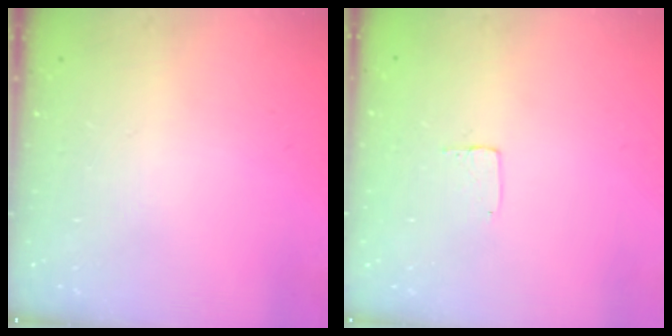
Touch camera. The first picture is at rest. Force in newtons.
{"total": 3.5, "press": 3.5, "slide": 0.2}